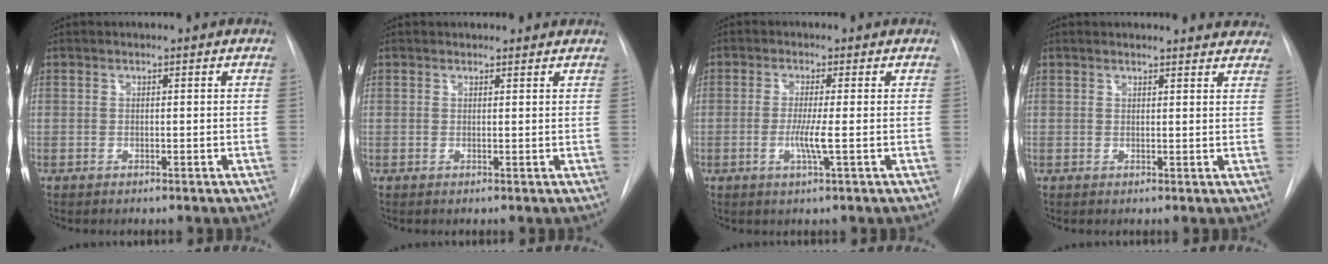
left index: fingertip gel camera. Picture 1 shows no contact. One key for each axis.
{"total": 2.5, "fx": 2.3, "fy": 1.1, "fz": 0.3, "tx": 0.000, "ty": 0.006, "tz": 0.017}
{"total": 3.5, "fx": -1.3, "fy": -0.4, "fz": 3.2, "tx": -0.067, "ty": -0.011, "tz": -0.025}
{"total": 9.1, "fx": 8.8, "fy": 2.0, "fz": 1.5, "tx": 0.011, "ty": -0.011, "tz": 0.066}